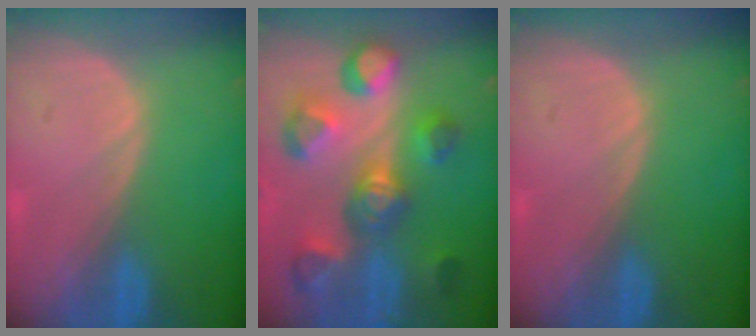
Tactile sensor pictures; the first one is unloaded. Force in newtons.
{"total": 11.1, "press": 10.1, "slide": 4.6}
{"total": 0.0}